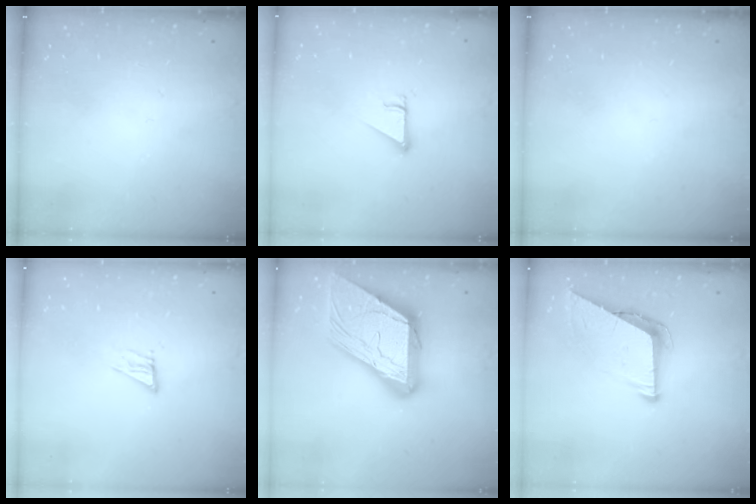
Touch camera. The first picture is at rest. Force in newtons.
{"total": 2.5, "press": 2.5, "slide": 0.2}
{"total": 0.0}
{"total": 7.6, "press": 7.6, "slide": 0.3}
{"total": 23.0, "press": 22.9, "slide": 2.4}
{"total": 7.7, "press": 7.7, "slide": 0.3}